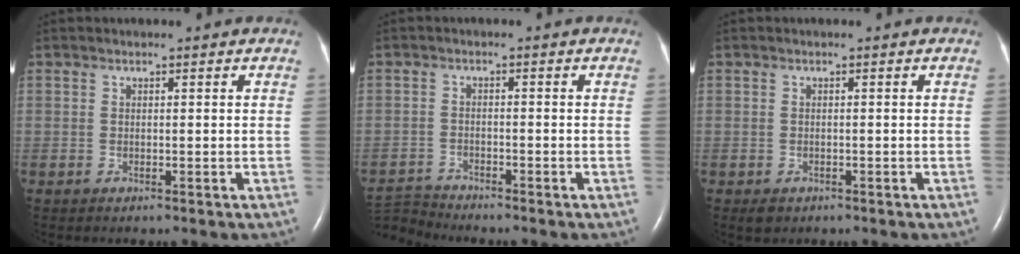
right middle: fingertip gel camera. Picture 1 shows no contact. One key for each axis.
{"total": 4.6, "fx": -4.6, "fy": -0.4, "fz": -0.7, "tx": 0.006, "ty": -0.007, "tz": -0.087}
{"total": 1.3, "fx": -0.7, "fy": 0.9, "fz": 0.5, "tx": -0.011, "ty": 0.000, "tz": -0.004}